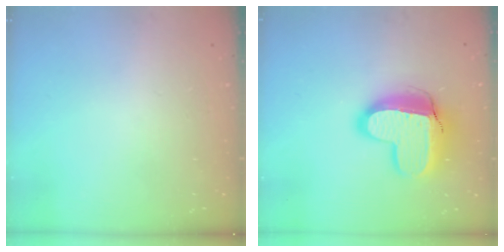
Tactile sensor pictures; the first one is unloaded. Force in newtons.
{"total": 14.6, "press": 14.5, "slide": 1.1}